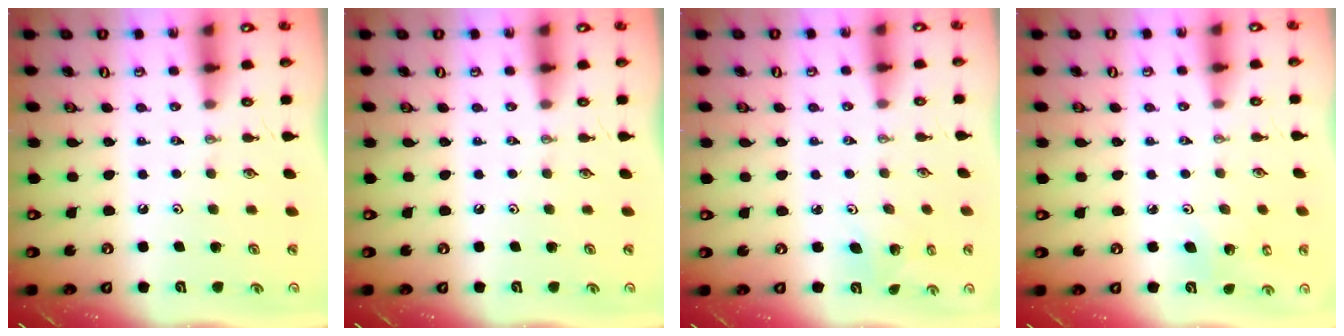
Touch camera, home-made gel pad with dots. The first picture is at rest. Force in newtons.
{"total": 0.0}
{"total": 2.7, "press": 2.7, "slide": 0.2}
{"total": 4.3, "press": 4.2, "slide": 1.0}